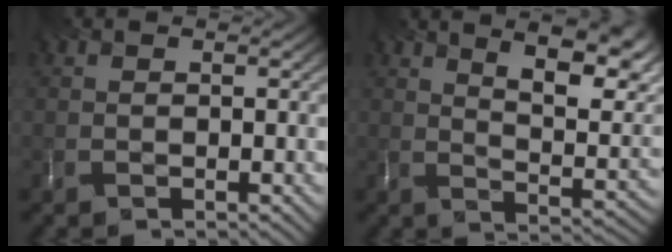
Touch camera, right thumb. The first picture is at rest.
{"total": 13.7, "force": [8.2, 4.4, 10.1], "torque": [-0.160, 0.006, 0.128]}